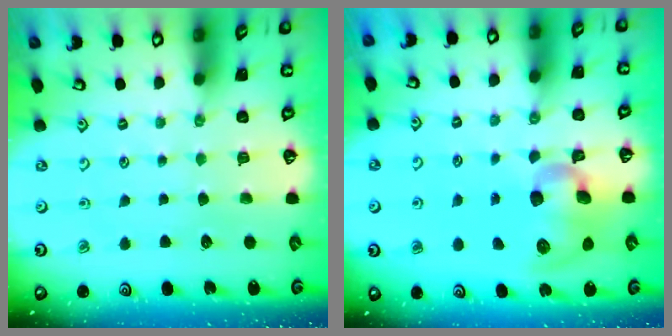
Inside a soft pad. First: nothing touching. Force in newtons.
{"total": 12.6, "press": 12.4, "slide": 2.0}